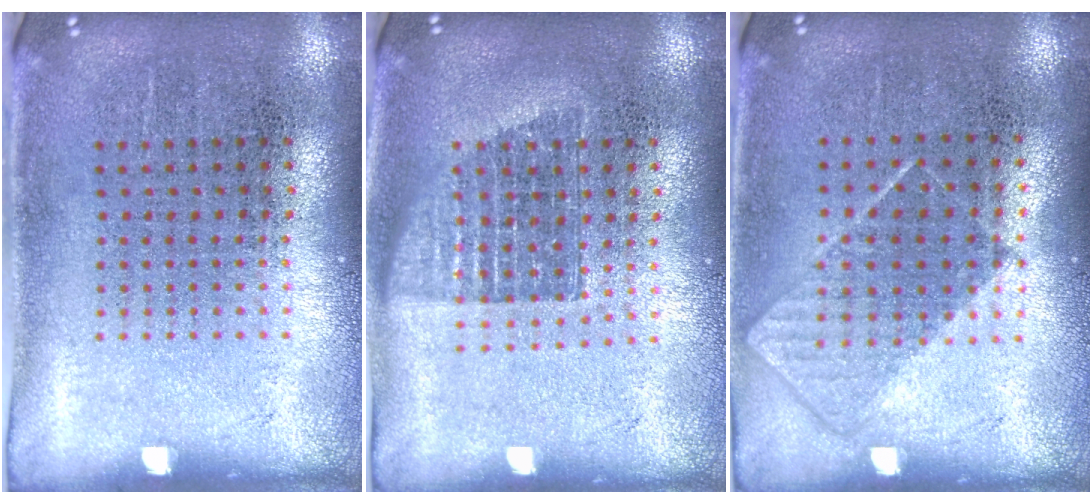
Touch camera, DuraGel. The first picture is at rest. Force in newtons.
{"total": 1.2, "press": 1.0, "slide": 0.7}
{"total": 0.8, "press": 0.6, "slide": 0.5}